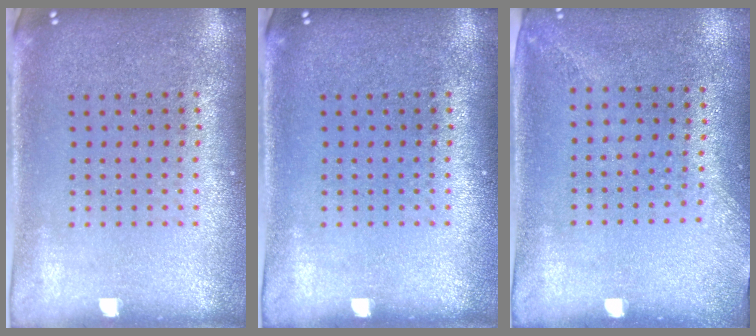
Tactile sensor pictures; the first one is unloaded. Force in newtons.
{"total": 0.0}
{"total": 1.4, "press": 1.0, "slide": 1.0}